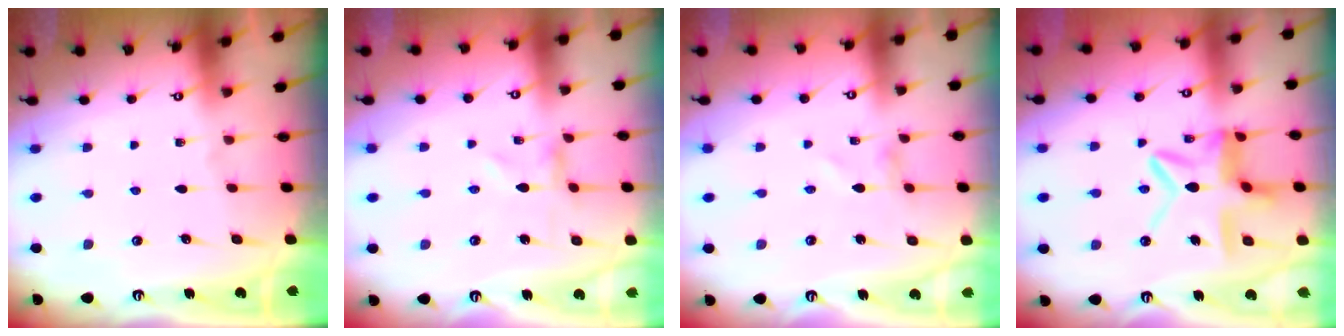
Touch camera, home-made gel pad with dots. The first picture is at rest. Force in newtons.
{"total": 0.0}
{"total": 1.0, "press": 1.0, "slide": 0.1}
{"total": 12.2, "press": 12.1, "slide": 1.4}